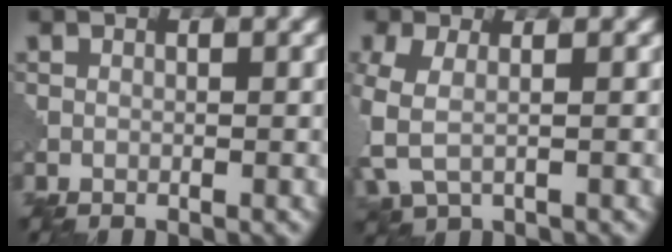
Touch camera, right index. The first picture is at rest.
{"total": 3.9, "force": [-0.5, 2.2, 3.2], "torque": [-0.092, -0.001, -0.016]}